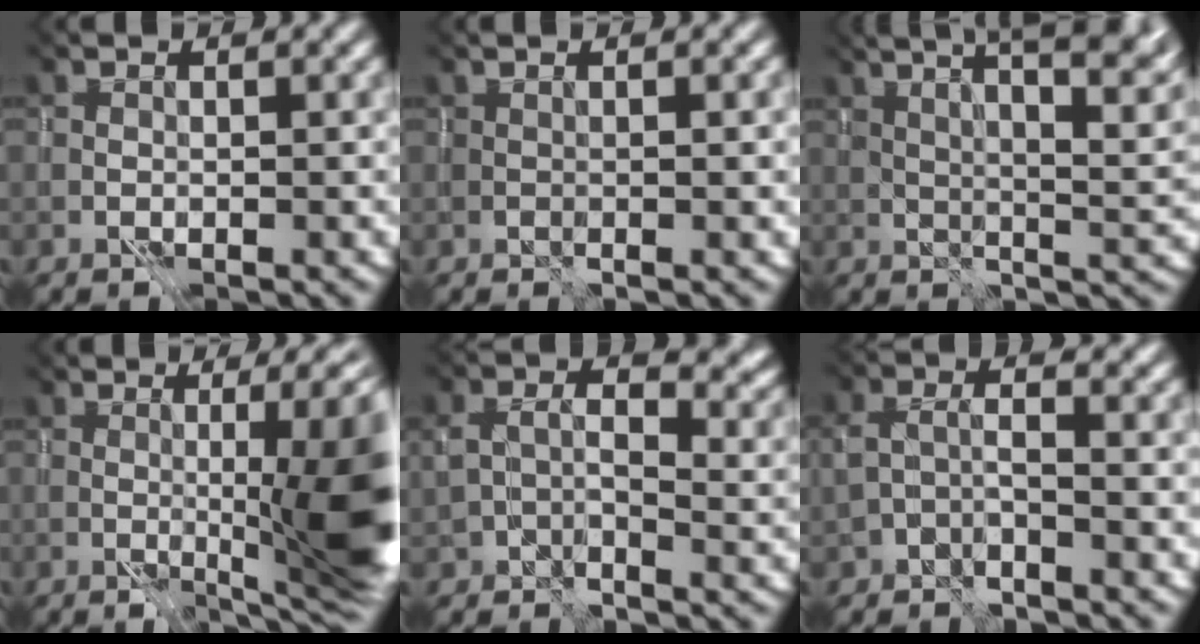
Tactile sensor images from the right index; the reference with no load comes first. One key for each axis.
{"total": 0.6, "fx": 0.5, "fy": 0.0, "fz": 0.3, "tx": -0.007, "ty": -0.003, "tz": 0.005}
{"total": 8.9, "fx": 5.4, "fy": 0.9, "fz": 7.1, "tx": -0.066, "ty": 0.032, "tz": 0.067}
{"total": 10.0, "fx": -1.2, "fy": 1.6, "fz": 9.8, "tx": -0.117, "ty": -0.004, "tz": -0.006}
{"total": 4.9, "fx": 0.1, "fy": 3.0, "fz": 3.9, "tx": -0.055, "ty": -0.011, "tz": 0.011}
{"total": 1.9, "fx": -1.6, "fy": -0.2, "fz": 1.0, "tx": -0.025, "ty": 0.001, "tz": -0.023}